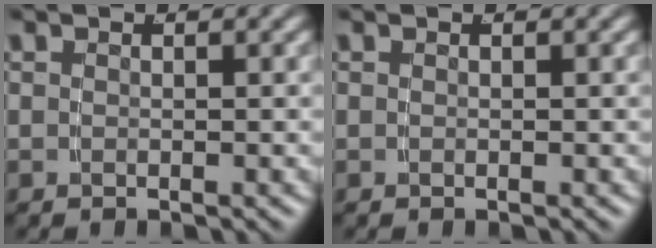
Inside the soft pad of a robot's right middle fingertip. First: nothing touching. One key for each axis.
{"total": 0.0}